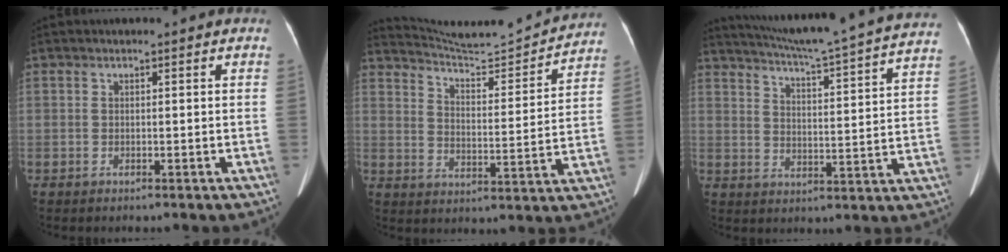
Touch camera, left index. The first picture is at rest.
{"total": 16.0, "force": [15.7, -0.1, 3.5], "torque": [-0.065, -0.039, 0.219]}
{"total": 26.3, "force": [24.0, -0.3, 10.6], "torque": [-0.178, -0.054, 0.305]}